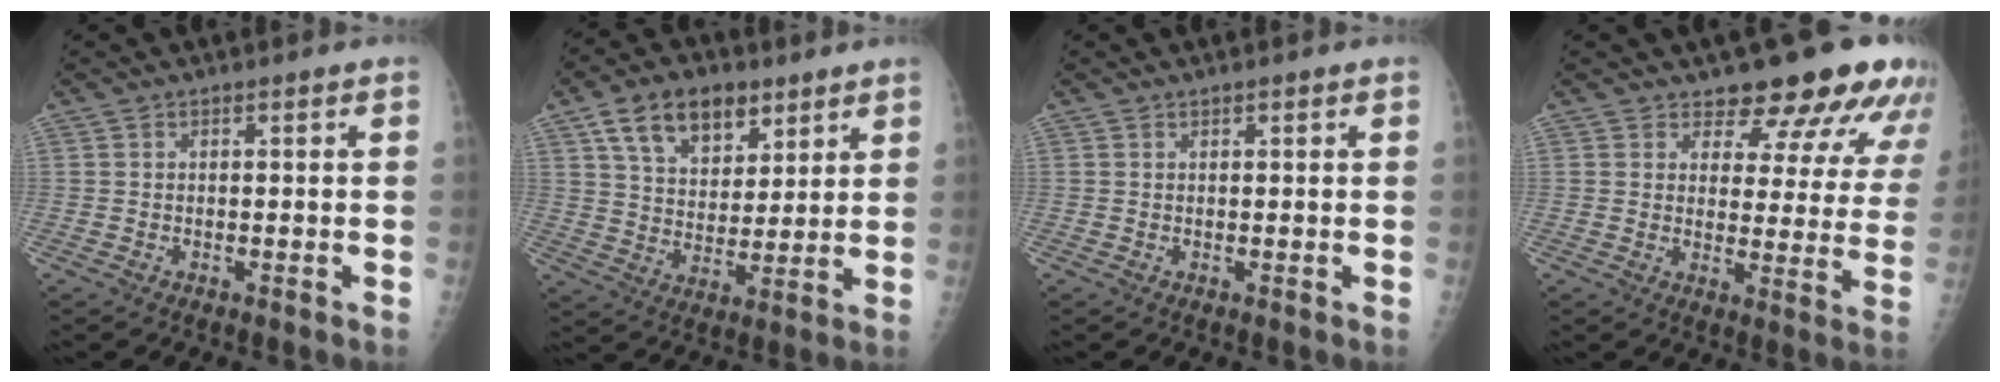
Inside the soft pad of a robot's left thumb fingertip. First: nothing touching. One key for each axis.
{"total": 13.2, "fx": 7.4, "fy": 8.1, "fz": 7.4, "tx": -0.091, "ty": -0.031, "tz": 0.130}
{"total": 0.5, "fx": 0.4, "fy": 0.2, "fz": 0.3, "tx": -0.004, "ty": -0.002, "tz": 0.005}
{"total": 13.5, "fx": 11.4, "fy": 5.3, "fz": 5.0, "tx": -0.014, "ty": -0.075, "tz": 0.125}